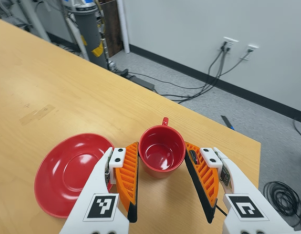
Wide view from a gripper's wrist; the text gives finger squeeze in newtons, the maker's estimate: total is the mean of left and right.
{"total": 4.3, "left": 2.4, "right": 6.3}